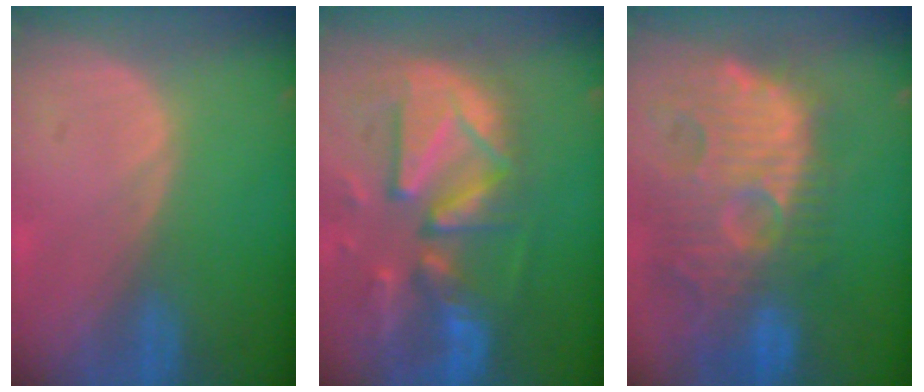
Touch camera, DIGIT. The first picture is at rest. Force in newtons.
{"total": 13.2, "press": 11.4, "slide": 6.6}
{"total": 14.4, "press": 12.6, "slide": 7.0}